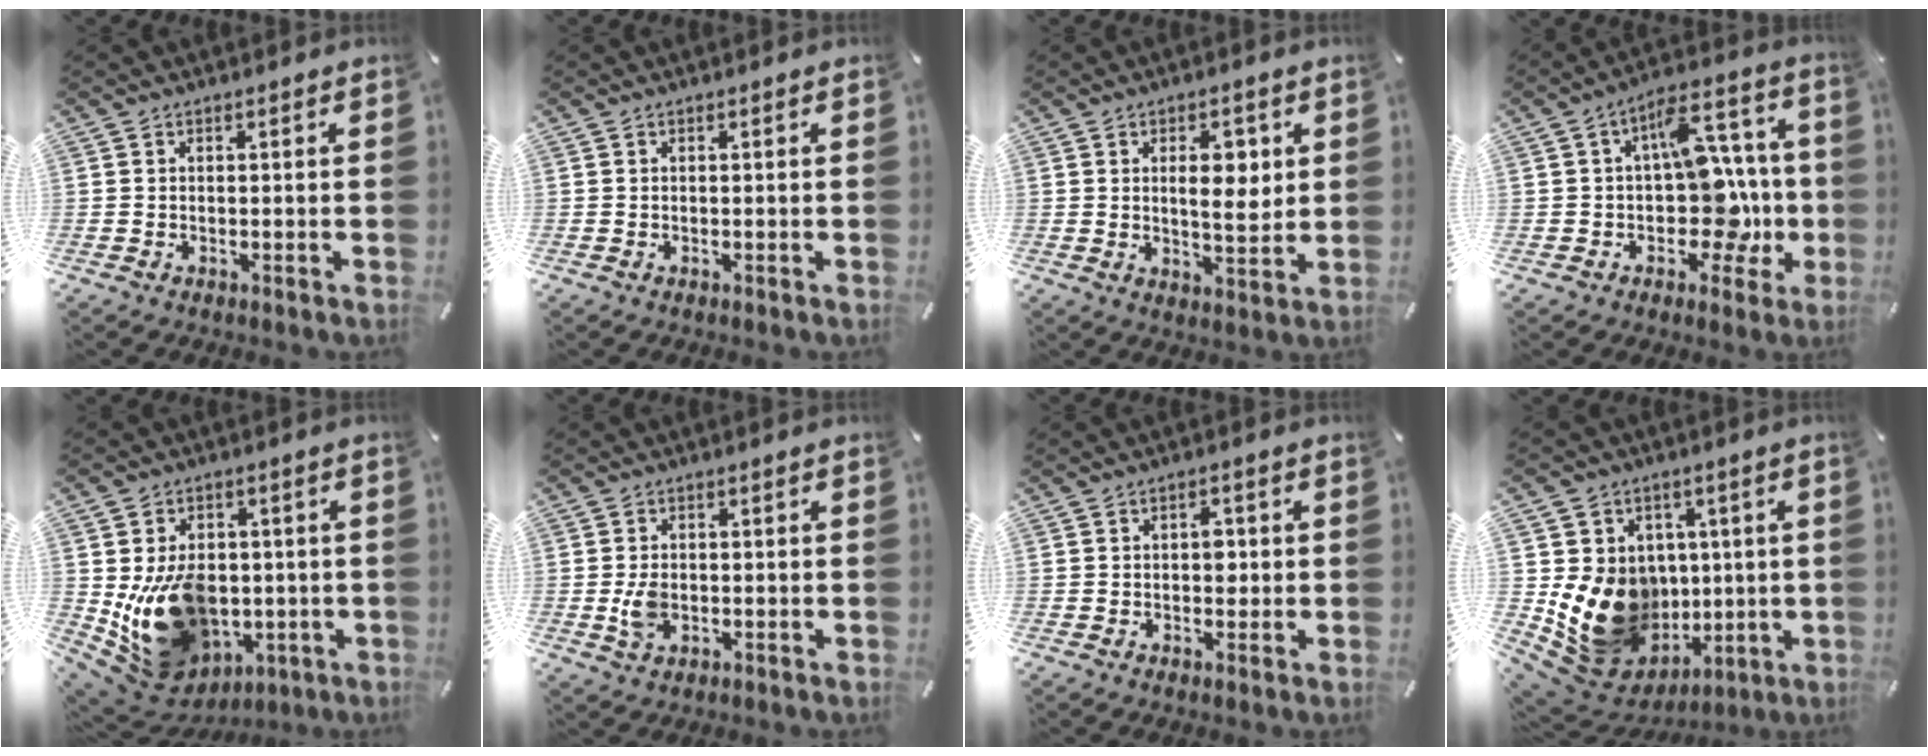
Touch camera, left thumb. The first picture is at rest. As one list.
[{"total": 0.0}, {"total": 8.2, "force": [1.9, 4.2, 6.7], "torque": [-0.089, -0.009, 0.025]}, {"total": 15.5, "force": [0.4, 10.6, 11.4], "torque": [-0.150, -0.012, 0.014]}, {"total": 17.0, "force": [-1.4, 13.5, 10.3], "torque": [-0.193, -0.014, -0.010]}, {"total": 4.7, "force": [-0.7, 3.3, 3.2], "torque": [-0.069, -0.004, -0.018]}, {"total": 2.8, "force": [0.0, 2.0, 2.0], "torque": [-0.016, -0.003, -0.007]}, {"total": 17.1, "force": [-1.0, 15.1, 8.0], "torque": [-0.138, -0.008, 0.010]}]